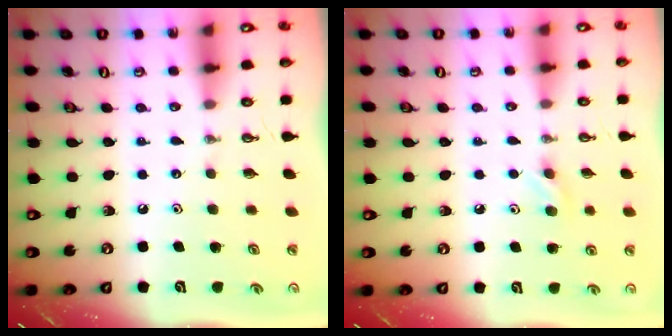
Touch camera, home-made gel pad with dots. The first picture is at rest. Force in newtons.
{"total": 4.6, "press": 4.3, "slide": 1.6}